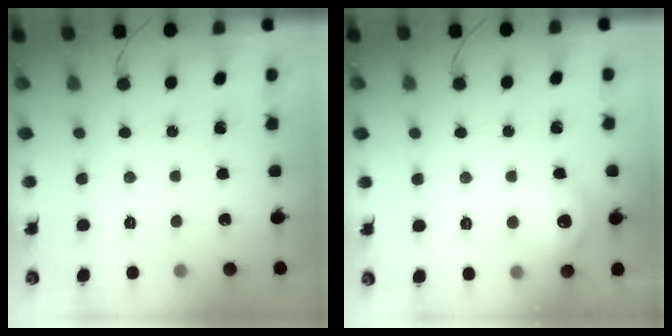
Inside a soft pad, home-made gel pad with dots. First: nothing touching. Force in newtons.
{"total": 10.1, "press": 8.3, "slide": 5.8}